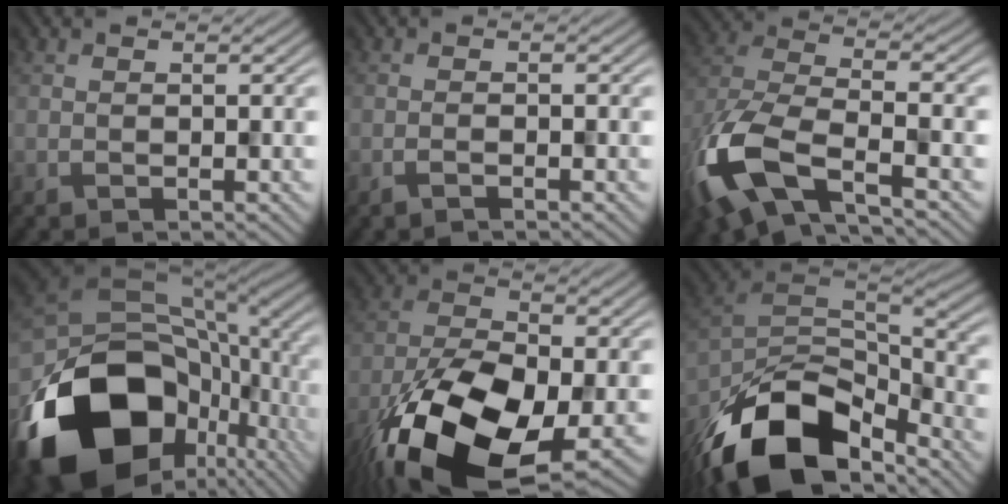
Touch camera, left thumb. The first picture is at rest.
{"total": 1.1, "force": [-0.9, 0.1, 0.6], "torque": [-0.003, 0.004, -0.017]}
{"total": 13.3, "force": [-7.5, 5.5, 9.5], "torque": [-0.229, -0.035, -0.140]}
{"total": 20.5, "force": [-8.0, 14.3, 12.3], "torque": [-0.282, -0.048, -0.109]}
{"total": 17.3, "force": [-9.3, 8.3, 11.9], "torque": [-0.247, -0.049, -0.151]}
{"total": 16.5, "force": [-11.2, 8.1, 9.0], "torque": [-0.202, -0.046, -0.180]}